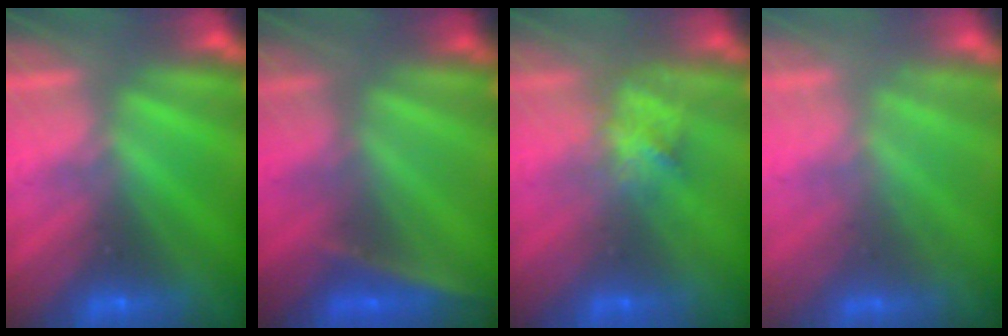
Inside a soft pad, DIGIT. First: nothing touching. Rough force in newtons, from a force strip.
{"total": 2.8}
{"total": 2.8}
{"total": 2.4}